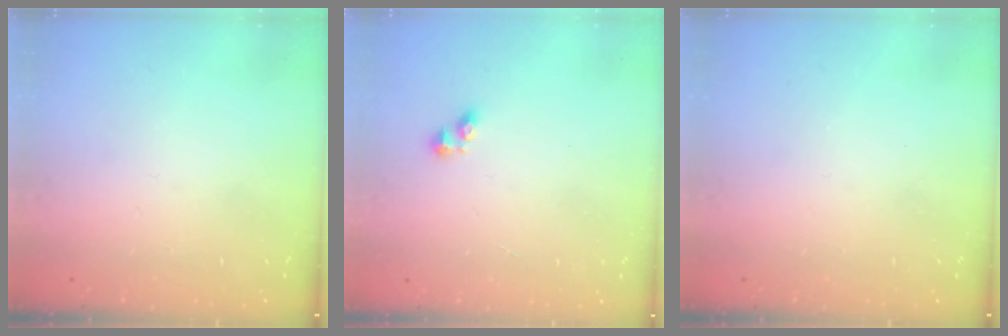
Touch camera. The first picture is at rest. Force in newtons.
{"total": 2.1, "press": 2.1, "slide": 0.3}
{"total": 0.0}